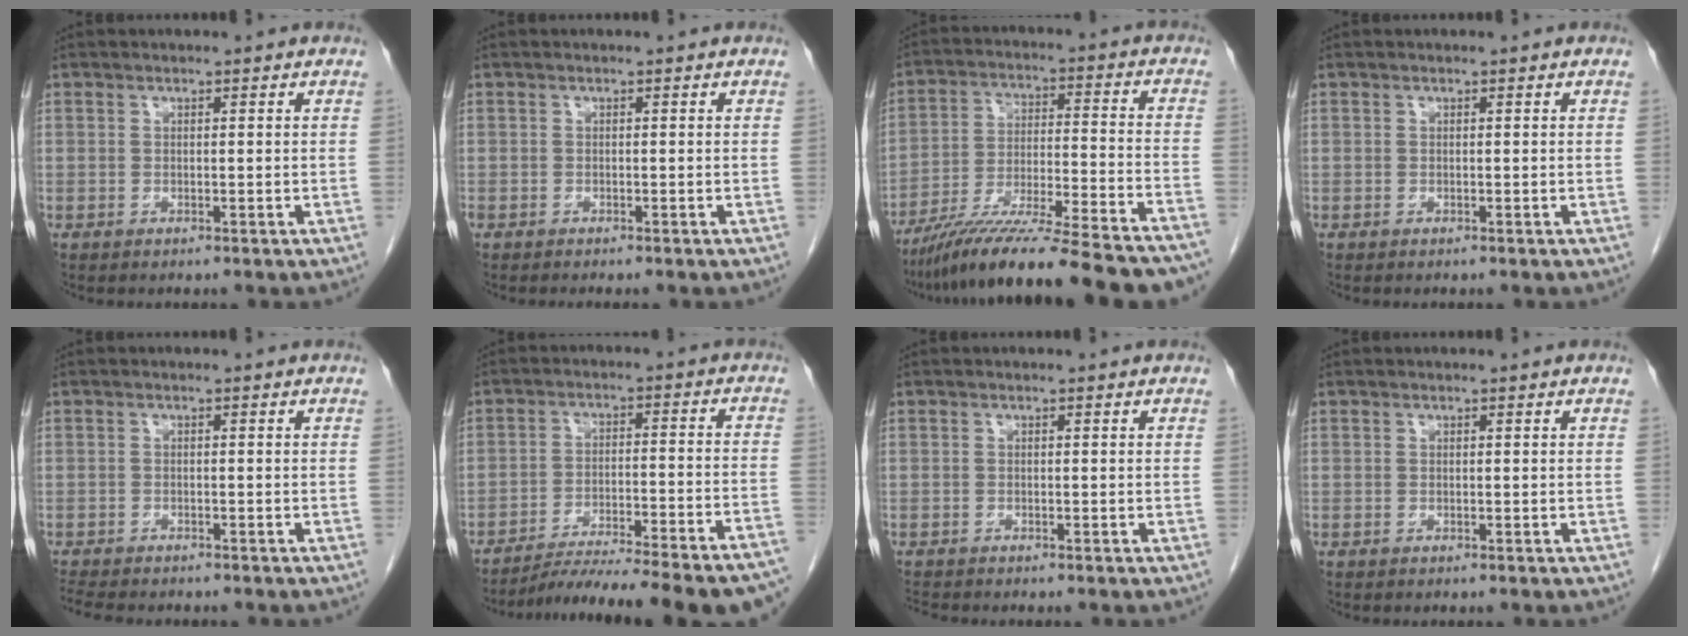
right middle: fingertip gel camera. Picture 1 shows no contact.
{"total": 1.8, "force": [-1.6, 0.5, 0.8], "torque": [-0.017, -0.004, -0.022]}
{"total": 25.1, "force": [-21.7, 0.8, 12.5], "torque": [-0.159, -0.028, -0.330]}
{"total": 0.0}
{"total": 6.9, "force": [-6.1, 1.6, 2.9], "torque": [-0.051, -0.011, -0.092]}
{"total": 23.6, "force": [-21.0, 0.1, 10.8], "torque": [-0.099, -0.025, -0.289]}
{"total": 1.1, "force": [-1.0, -0.3, 0.0], "torque": [-0.012, -0.008, -0.021]}
{"total": 0.0}